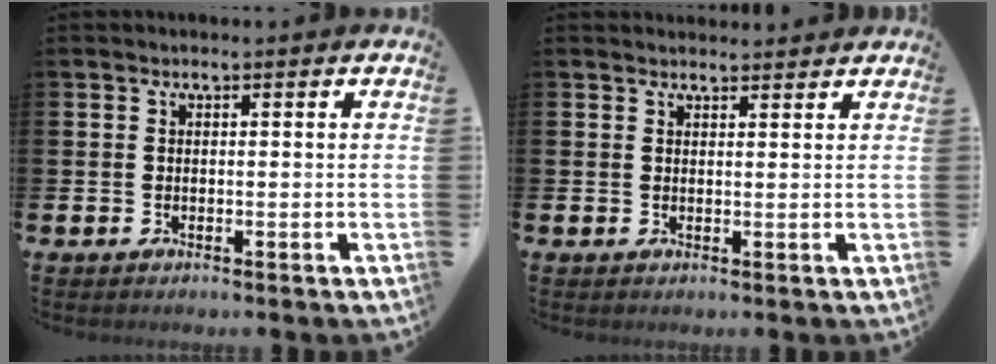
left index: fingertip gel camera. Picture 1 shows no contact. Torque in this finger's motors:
{"motor_torque": [0.88, -1.26, 0.07, 0.04]}